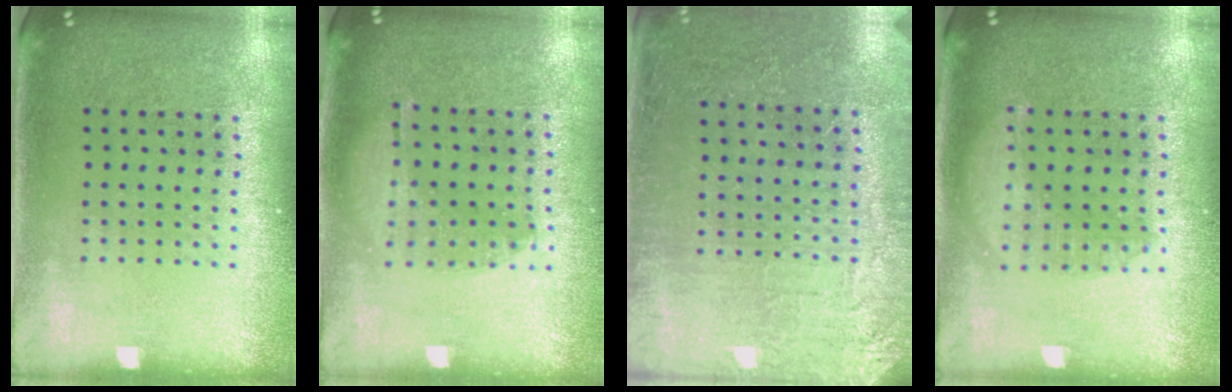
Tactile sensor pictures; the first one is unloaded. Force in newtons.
{"total": 1.1, "press": 0.9, "slide": 0.5}
{"total": 2.8, "press": 2.8, "slide": 0.4}
{"total": 1.3, "press": 1.3, "slide": 0.3}